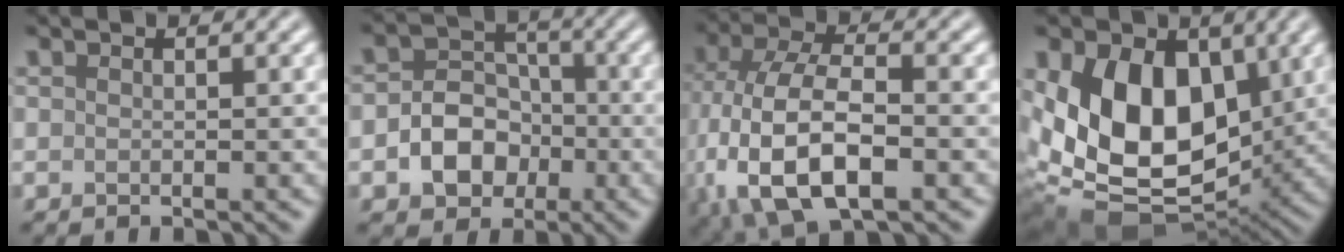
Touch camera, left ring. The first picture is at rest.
{"total": 5.3, "force": [-1.6, 4.2, 2.9], "torque": [-0.029, 0.000, -0.035]}
{"total": 12.2, "force": [-3.4, 6.2, 9.9], "torque": [-0.210, -0.012, -0.059]}
{"total": 12.6, "force": [1.8, 8.4, 9.3], "torque": [-0.168, -0.015, 0.026]}